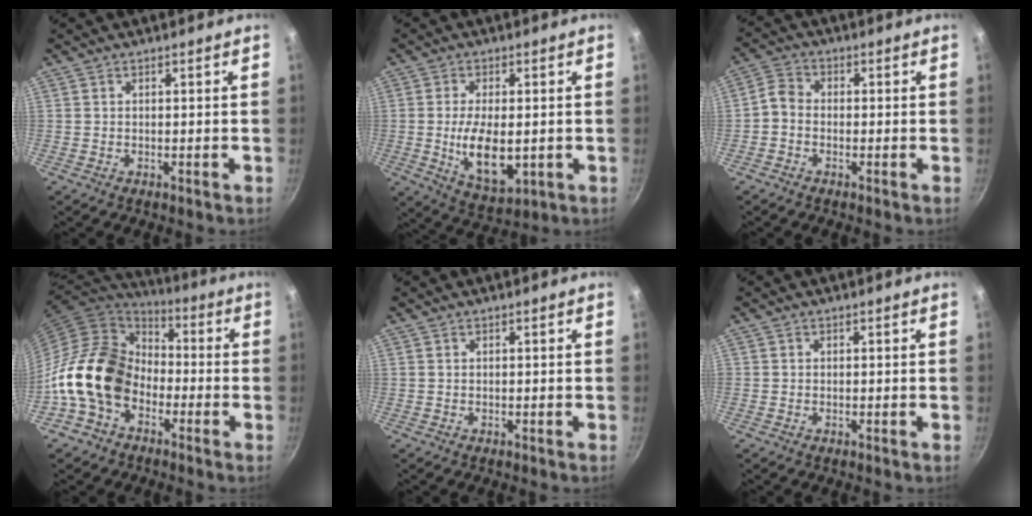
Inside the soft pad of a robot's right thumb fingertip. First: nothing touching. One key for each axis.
{"total": 9.1, "fx": -0.9, "fy": 4.5, "fz": 7.9, "tx": -0.135, "ty": -0.010, "tz": -0.005}
{"total": 3.4, "fx": -1.4, "fy": 2.6, "fz": 1.8, "tx": -0.037, "ty": 0.022, "tz": -0.039}
{"total": 16.9, "fx": -5.1, "fy": 12.4, "fz": 10.3, "tx": -0.155, "ty": 0.054, "tz": -0.117}
{"total": 0.0}
{"total": 0.0}